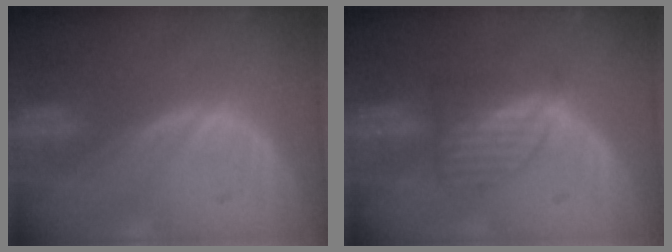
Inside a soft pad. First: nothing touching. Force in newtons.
{"total": 6.2, "press": 5.5, "slide": 2.9}